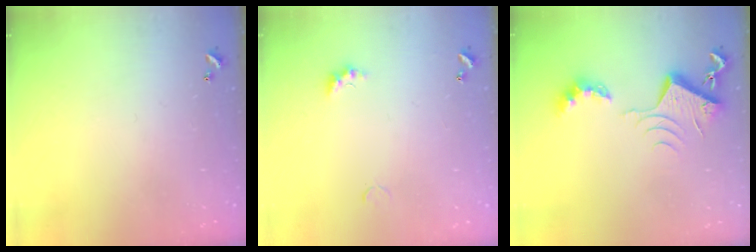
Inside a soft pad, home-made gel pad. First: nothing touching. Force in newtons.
{"total": 2.6, "press": 2.5, "slide": 0.7}
{"total": 9.3, "press": 9.2, "slide": 1.2}